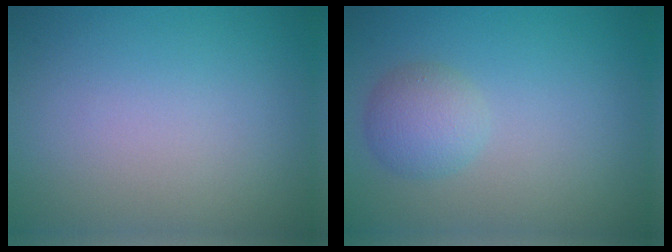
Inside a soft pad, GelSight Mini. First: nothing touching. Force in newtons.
{"total": 2.7, "press": 2.7, "slide": 0.1}